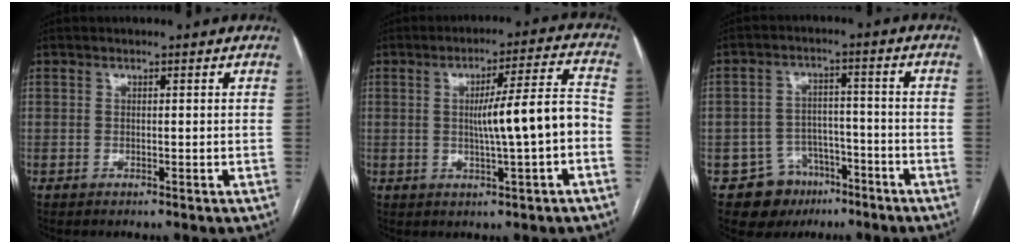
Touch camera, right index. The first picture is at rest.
{"total": 9.6, "force": [-1.3, 0.1, 9.5], "torque": [-0.142, 0.014, -0.019]}
{"total": 7.9, "force": [-4.8, 6.2, 1.3], "torque": [-0.015, 0.016, -0.066]}